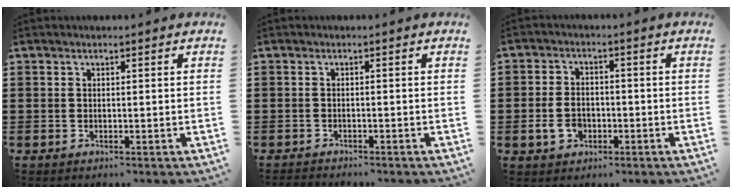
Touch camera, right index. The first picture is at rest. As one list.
[{"total": 1.1, "force": [-1.1, -0.1, -0.1], "torque": [-0.003, 0.001, -0.023]}, {"total": 4.4, "force": [-1.3, 3.0, 2.9], "torque": [-0.070, -0.003, -0.026]}]